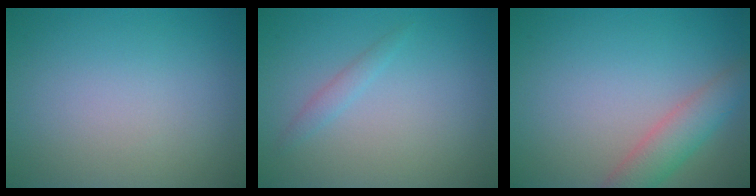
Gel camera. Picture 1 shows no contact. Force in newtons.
{"total": 1.0, "press": 1.0, "slide": 0.1}
{"total": 3.6, "press": 3.6, "slide": 0.1}